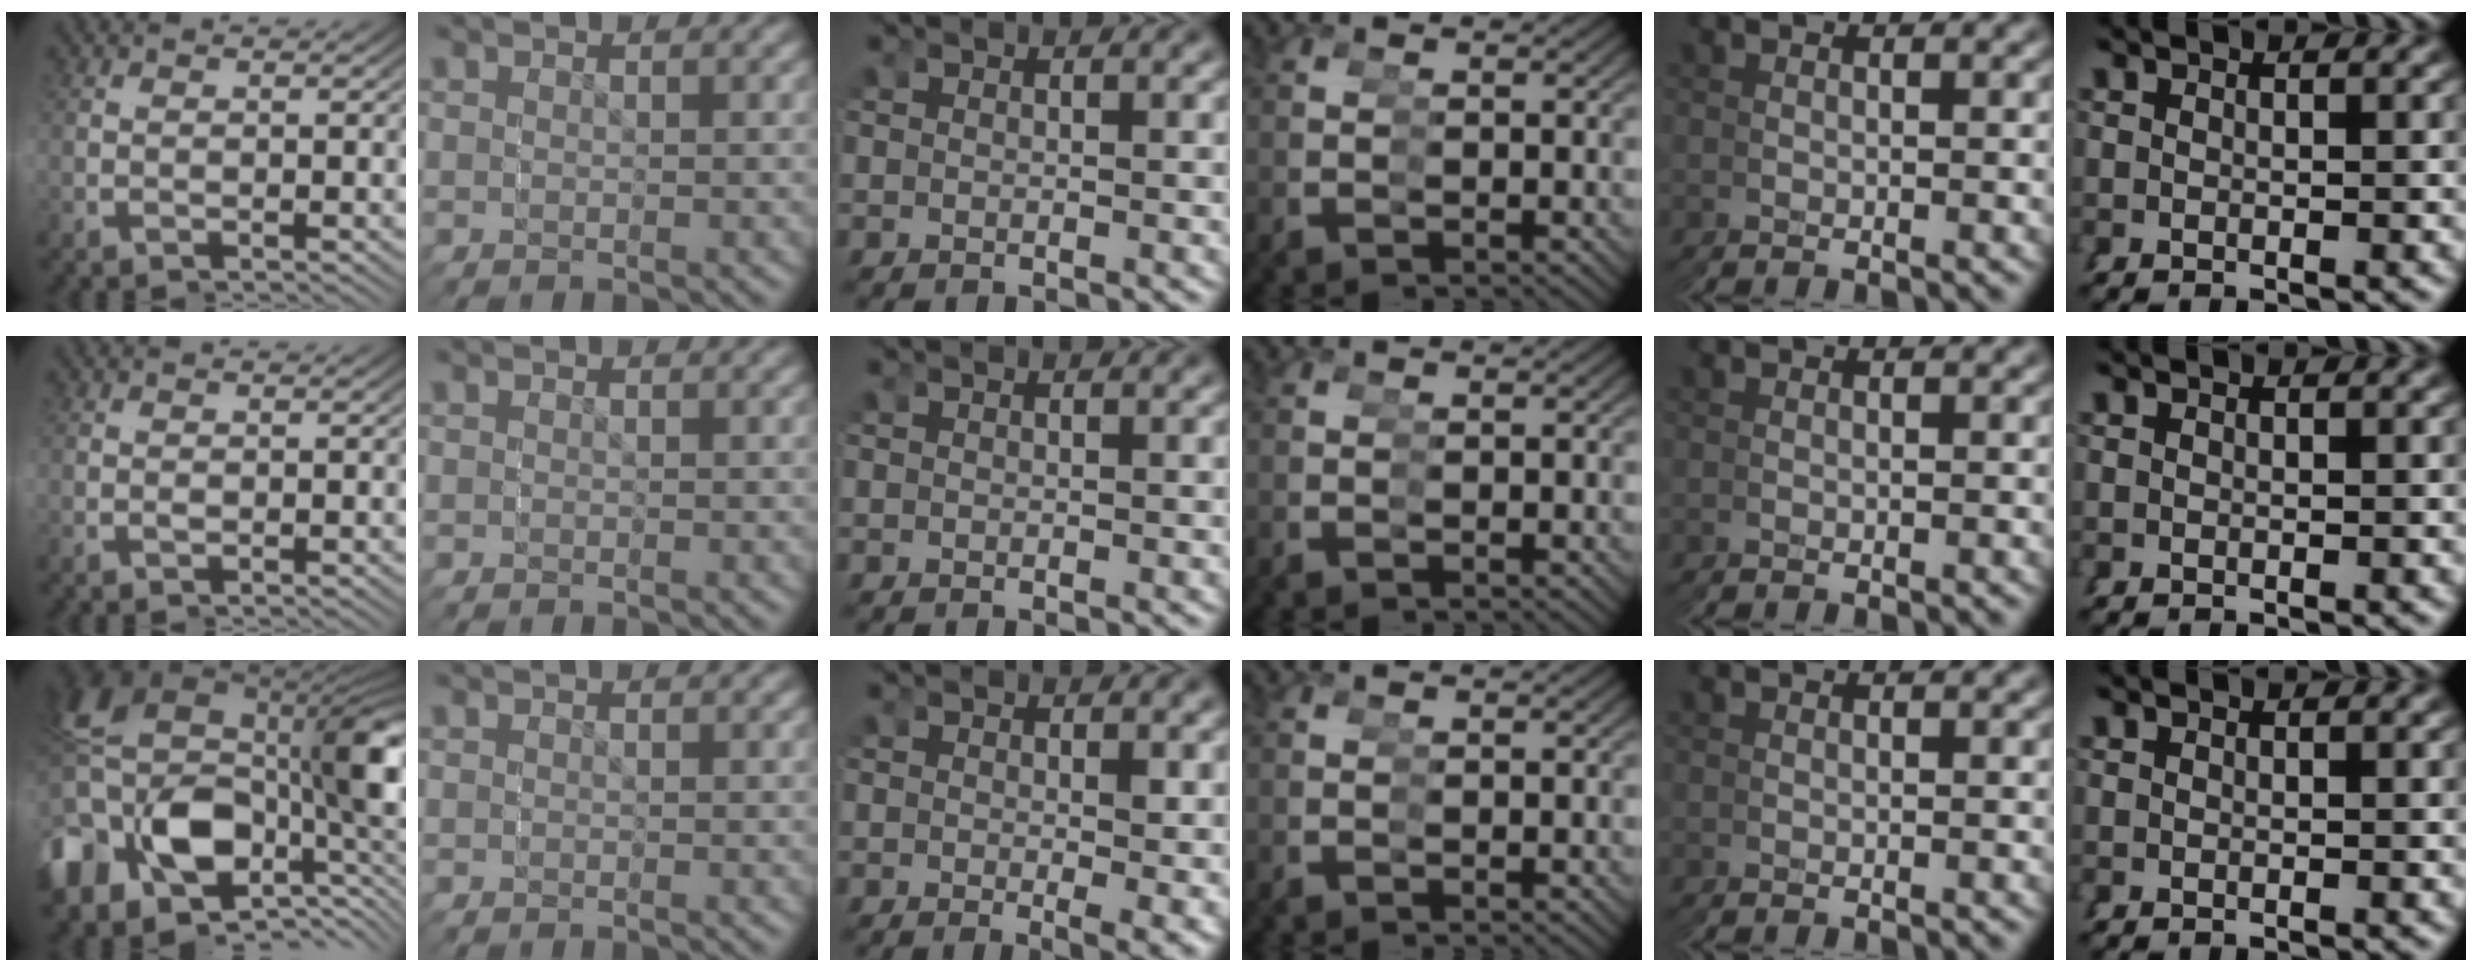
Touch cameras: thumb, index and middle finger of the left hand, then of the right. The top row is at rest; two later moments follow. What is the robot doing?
{"motion": "grasp_and_lifting", "object": "stress ball aka squeeze ball"}